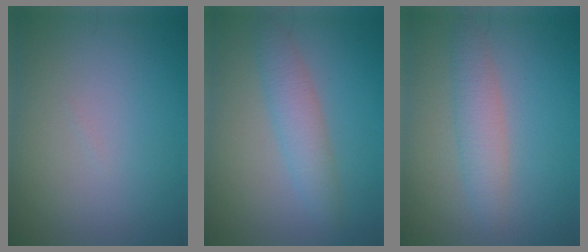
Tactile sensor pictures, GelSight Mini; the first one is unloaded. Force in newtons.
{"total": 3.3, "press": 3.3, "slide": 0.1}
{"total": 3.0, "press": 3.0, "slide": 0.1}